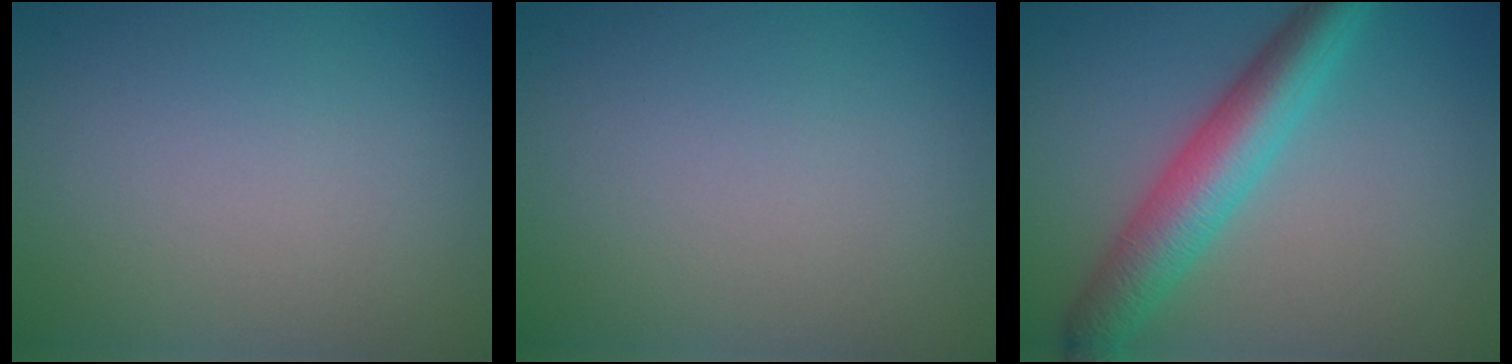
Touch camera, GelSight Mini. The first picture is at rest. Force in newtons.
{"total": 0.0}
{"total": 5.9, "press": 5.9, "slide": 0.2}